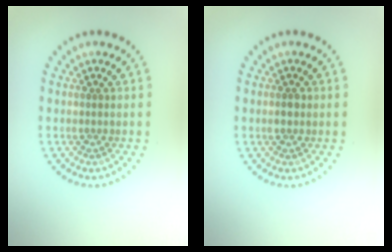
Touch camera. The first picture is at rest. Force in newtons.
{"total": 1.0, "press": 1.0, "slide": 0.1}